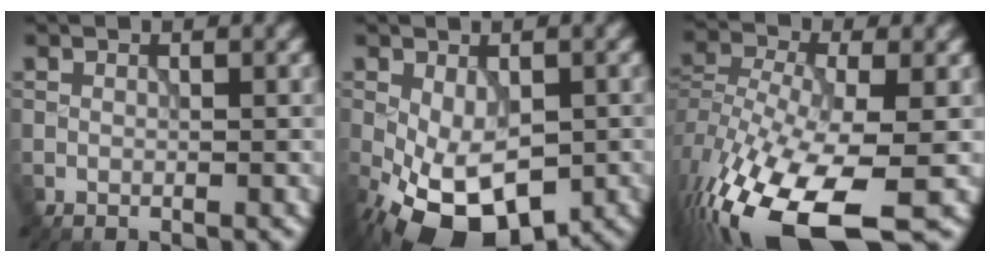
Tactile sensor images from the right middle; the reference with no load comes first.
{"total": 10.0, "force": [-4.3, 5.0, 7.6], "torque": [-0.153, -0.028, -0.057]}
{"total": 15.5, "force": [-8.6, 5.8, 11.5], "torque": [-0.264, -0.036, -0.136]}